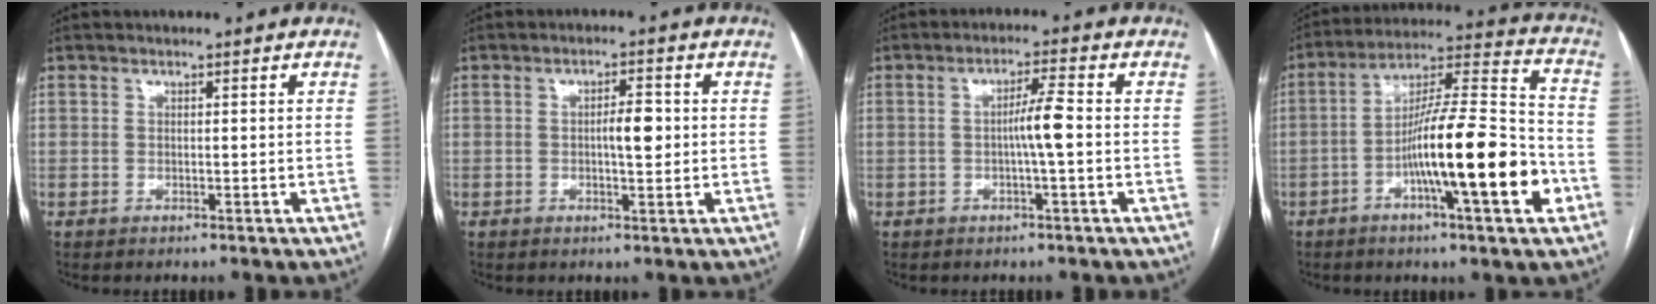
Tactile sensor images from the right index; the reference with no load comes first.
{"total": 3.9, "force": [0.1, 1.0, 3.8], "torque": [-0.062, 0.004, 0.001]}
{"total": 4.3, "force": [-0.5, -0.1, 4.3], "torque": [-0.074, 0.007, -0.008]}
{"total": 18.6, "force": [-5.9, 1.4, 17.5], "torque": [-0.289, 0.001, -0.097]}